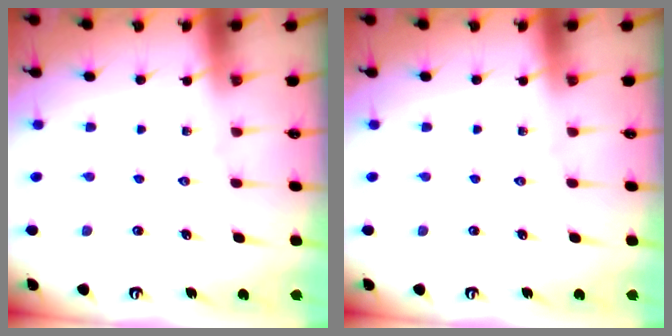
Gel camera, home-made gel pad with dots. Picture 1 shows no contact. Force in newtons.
{"total": 0.0}